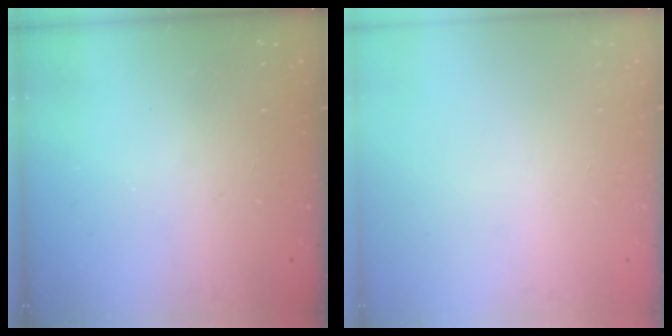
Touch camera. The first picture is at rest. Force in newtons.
{"total": 0.0}